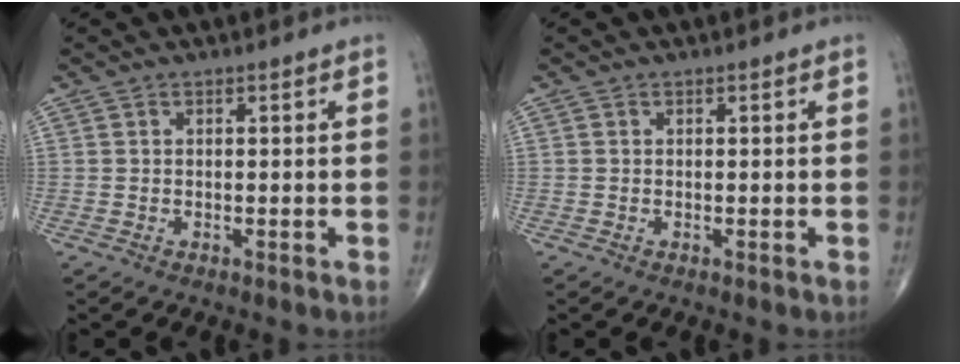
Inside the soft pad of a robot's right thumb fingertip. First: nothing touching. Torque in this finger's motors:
{"motor_torque": [0.37, 0.26, -0.16, -0.05, 0.00]}